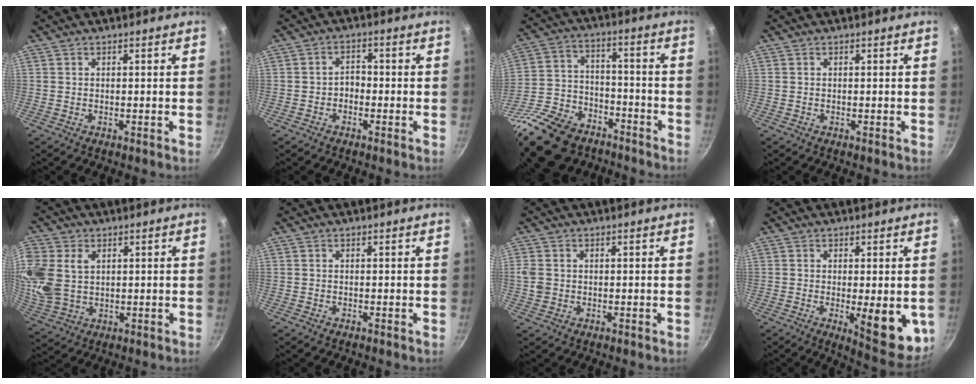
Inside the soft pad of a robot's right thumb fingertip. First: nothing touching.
{"total": 2.7, "force": [-1.1, 2.0, 1.5], "torque": [-0.006, 0.018, -0.021]}
{"total": 22.3, "force": [-15.3, 12.5, 10.4], "torque": [-0.184, 0.068, -0.258]}
{"total": 0.0}
{"total": 13.9, "force": [2.8, 10.3, 8.9], "torque": [-0.206, -0.003, 0.063]}
{"total": 0.0}
{"total": 3.1, "force": [-0.1, 2.7, 1.6], "torque": [-0.029, 0.003, -0.002]}
{"total": 10.9, "force": [-1.7, 3.4, 10.2], "torque": [-0.107, -0.013, -0.012]}